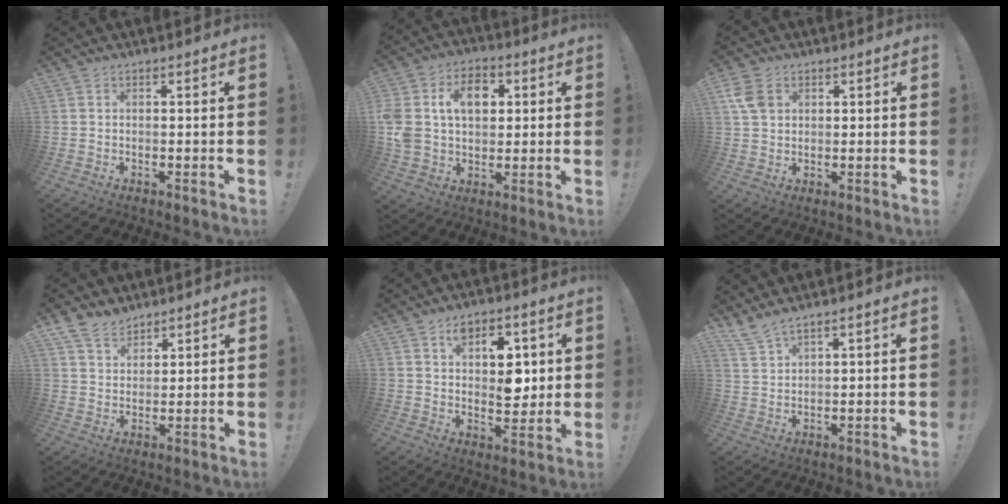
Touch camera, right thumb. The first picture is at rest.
{"total": 14.2, "force": [4.1, 10.5, 8.7], "torque": [-0.150, -0.002, 0.075]}
{"total": 6.7, "force": [2.3, 5.0, 3.9], "torque": [-0.077, 0.005, 0.049]}
{"total": 6.8, "force": [5.5, 3.6, 1.8], "torque": [-0.040, -0.029, 0.107]}
{"total": 10.8, "force": [4.1, 7.3, 6.8], "torque": [-0.080, -0.017, 0.075]}
{"total": 4.5, "force": [3.9, 0.3, 2.2], "torque": [-0.059, -0.020, 0.074]}